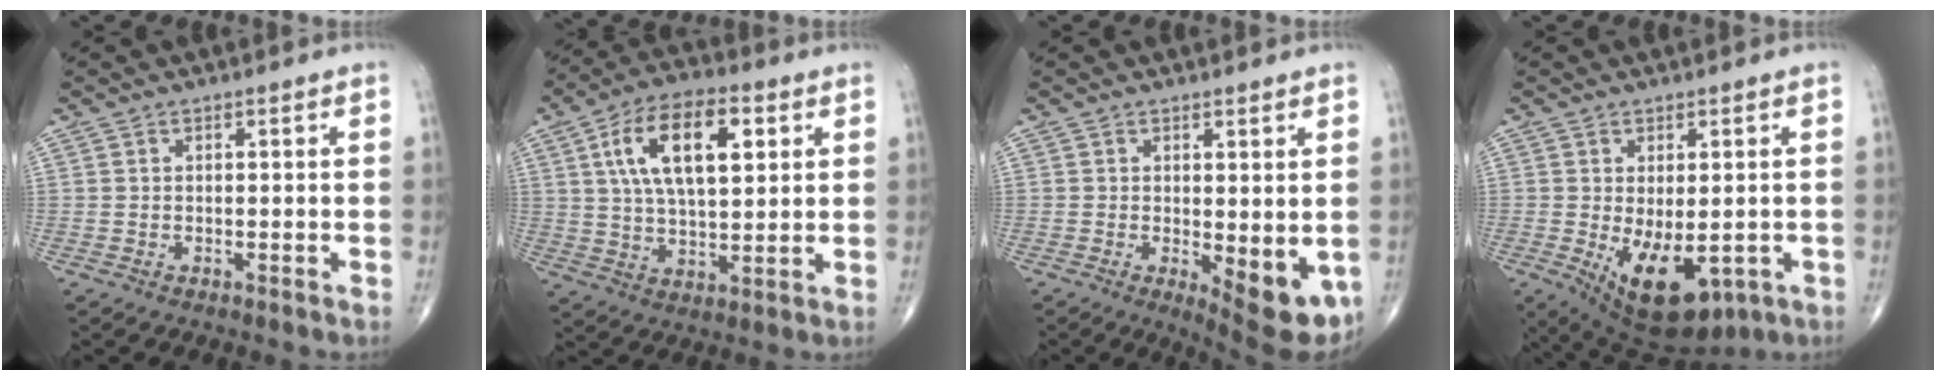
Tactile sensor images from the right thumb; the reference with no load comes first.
{"total": 16.1, "force": [5.1, 7.7, 13.2], "torque": [-0.219, 0.001, 0.088]}
{"total": 9.3, "force": [-1.7, 3.6, 8.4], "torque": [-0.099, -0.022, -0.013]}
{"total": 12.8, "force": [-3.6, 6.7, 10.4], "torque": [-0.152, -0.012, -0.031]}